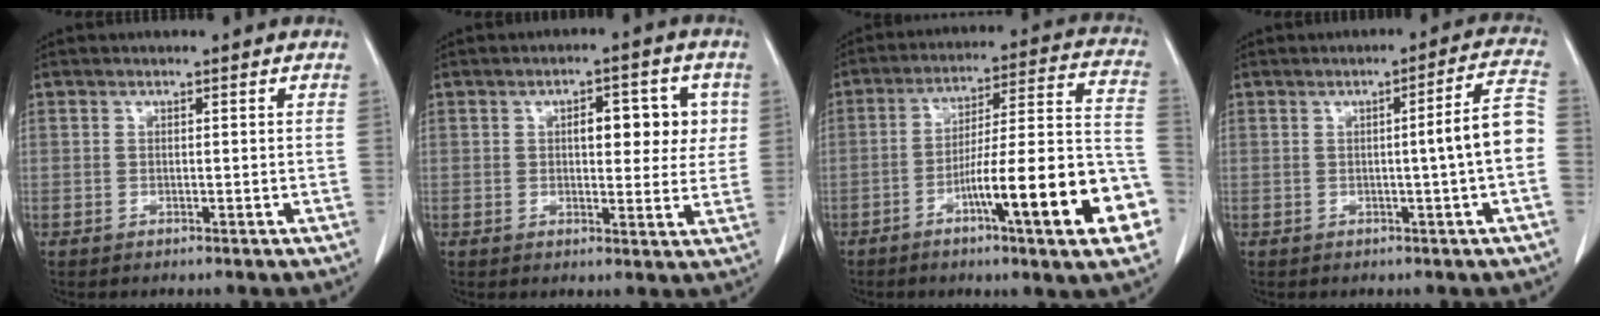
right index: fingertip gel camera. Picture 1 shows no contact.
{"total": 7.6, "force": [1.9, 3.3, 6.6], "torque": [-0.078, 0.016, 0.025]}
{"total": 20.2, "force": [-8.1, 1.4, 18.5], "torque": [-0.215, 0.014, -0.118]}
{"total": 6.9, "force": [-0.9, -0.8, 6.8], "torque": [-0.088, 0.012, -0.014]}